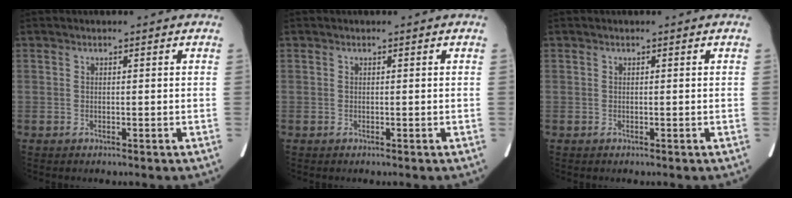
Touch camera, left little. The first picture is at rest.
{"total": 0.0}
{"total": 0.0}